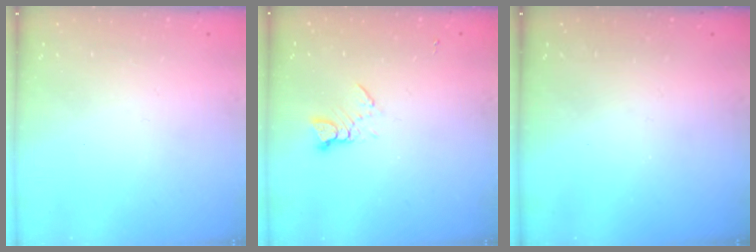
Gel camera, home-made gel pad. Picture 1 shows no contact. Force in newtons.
{"total": 3.7, "press": 3.7, "slide": 0.4}
{"total": 0.0}